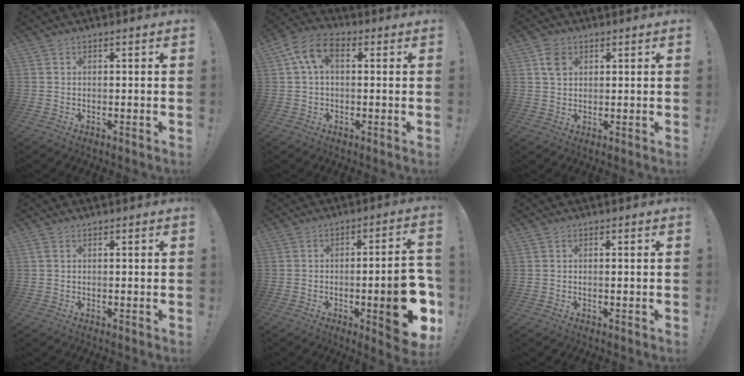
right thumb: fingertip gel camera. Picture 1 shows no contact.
{"total": 8.4, "force": [2.1, 5.2, 6.2], "torque": [-0.128, 0.006, 0.042]}
{"total": 4.7, "force": [1.9, 3.4, 2.5], "torque": [-0.035, 0.002, 0.036]}
{"total": 0.8, "force": [0.5, 0.3, 0.5], "torque": [-0.010, 0.001, 0.008]}
{"total": 16.2, "force": [-4.4, 3.9, 15.1], "torque": [-0.189, 0.007, -0.059]}
{"total": 0.7, "force": [0.0, 0.0, 0.7], "torque": [-0.008, -0.002, -0.002]}